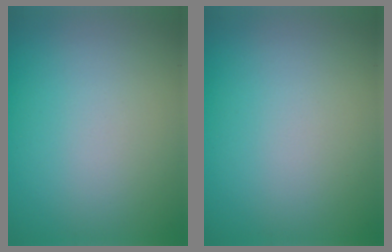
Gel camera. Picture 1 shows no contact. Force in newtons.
{"total": 0.0}